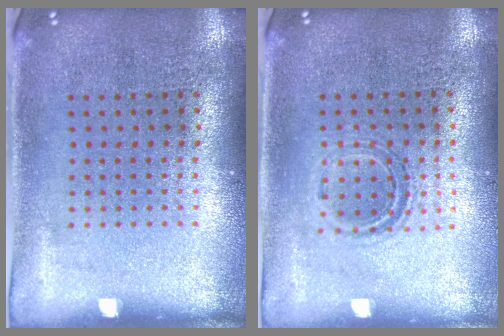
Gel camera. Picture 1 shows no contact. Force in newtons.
{"total": 1.1, "press": 0.9, "slide": 0.6}